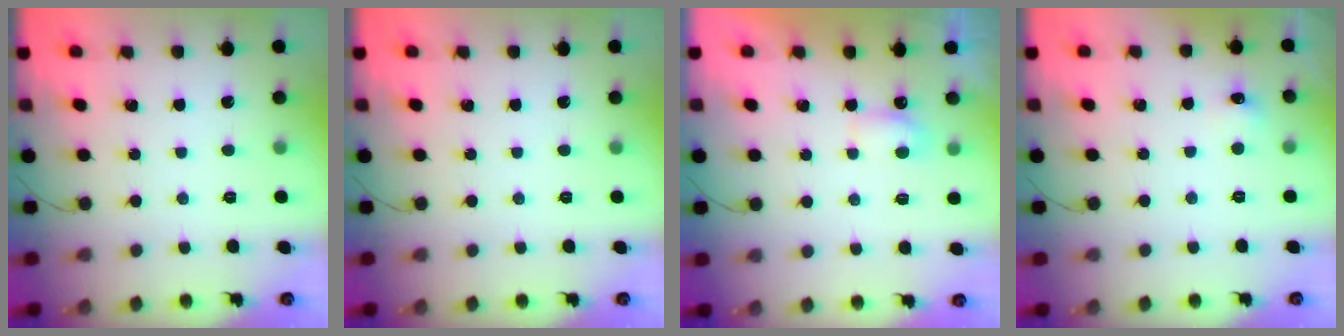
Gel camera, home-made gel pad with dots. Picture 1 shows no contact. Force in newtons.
{"total": 0.0}
{"total": 3.7, "press": 3.6, "slide": 1.1}
{"total": 4.7, "press": 4.5, "slide": 1.2}